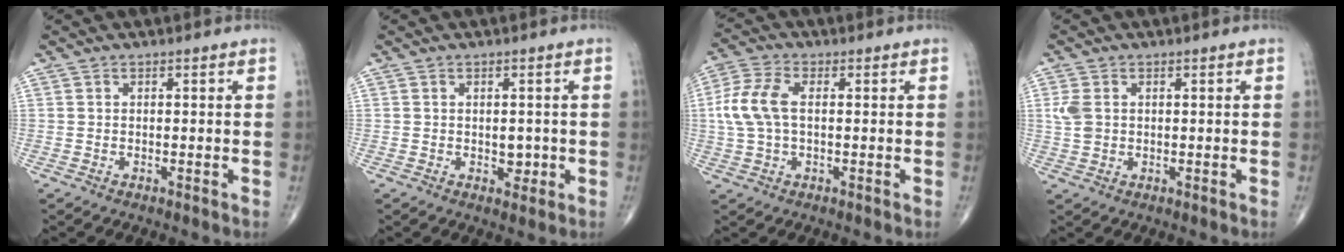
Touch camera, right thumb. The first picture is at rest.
{"total": 2.4, "force": [-0.3, 1.7, 1.7], "torque": [-0.008, 0.000, -0.002]}
{"total": 8.4, "force": [0.6, 4.7, 7.0], "torque": [-0.168, 0.018, 0.009]}
{"total": 3.3, "force": [0.5, 2.4, 2.2], "torque": [-0.051, 0.002, 0.012]}